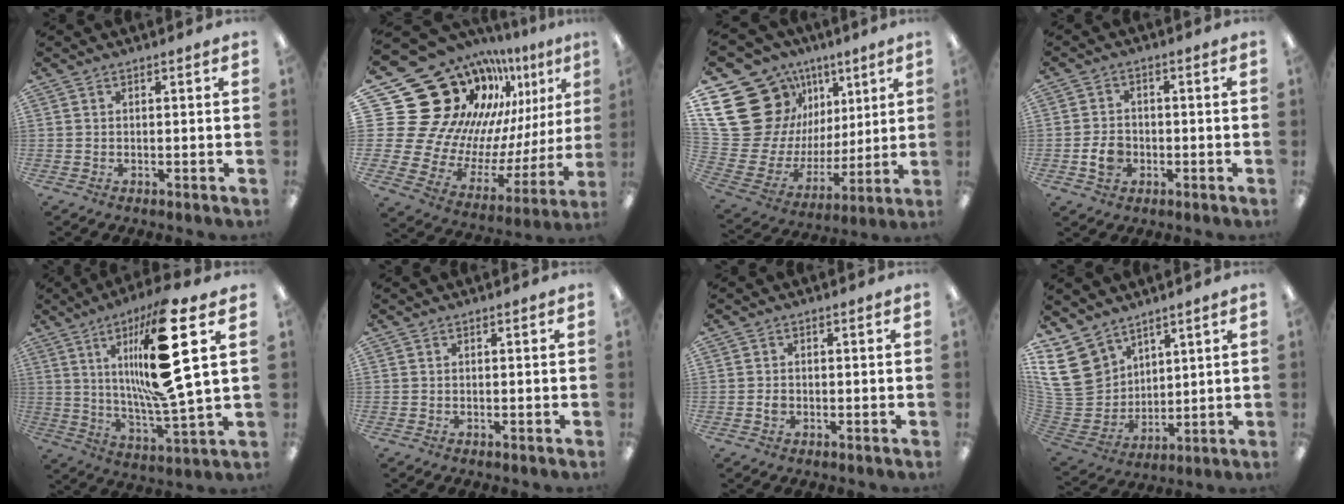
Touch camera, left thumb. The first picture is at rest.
{"total": 26.2, "force": [15.1, 17.9, 11.8], "torque": [-0.209, -0.158, 0.327]}
{"total": 24.1, "force": [10.8, 19.3, 9.6], "torque": [-0.178, -0.075, 0.241]}
{"total": 5.4, "force": [-1.5, 4.2, 2.9], "torque": [-0.061, 0.007, -0.026]}
{"total": 22.0, "force": [6.9, 4.8, 20.4], "torque": [-0.369, -0.018, 0.092]}
{"total": 0.0}
{"total": 1.6, "force": [-0.4, 1.4, 0.7], "torque": [-0.013, 0.003, -0.008]}
{"total": 14.8, "force": [8.1, 11.3, 4.8], "torque": [-0.132, -0.042, 0.165]}